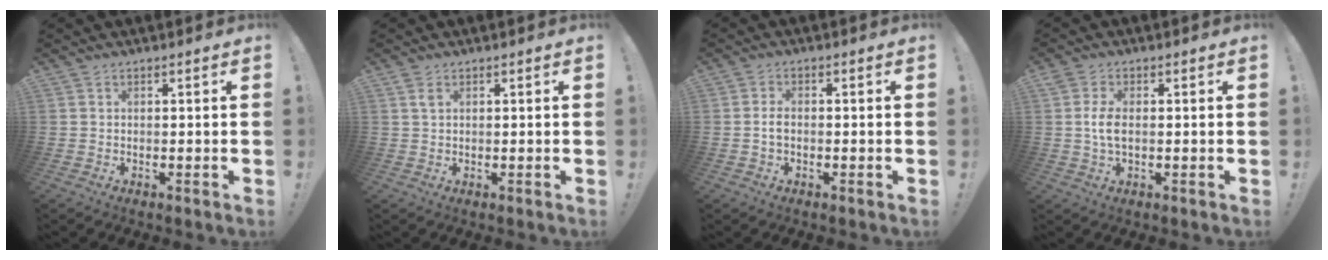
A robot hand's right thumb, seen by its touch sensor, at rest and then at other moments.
{"total": 1.9, "force": [1.0, 0.8, 1.4], "torque": [-0.030, 0.002, 0.017]}
{"total": 2.2, "force": [-0.4, 1.3, 1.8], "torque": [-0.030, 0.007, -0.008]}
{"total": 4.9, "force": [0.2, 2.6, 4.1], "torque": [-0.078, -0.001, -0.002]}